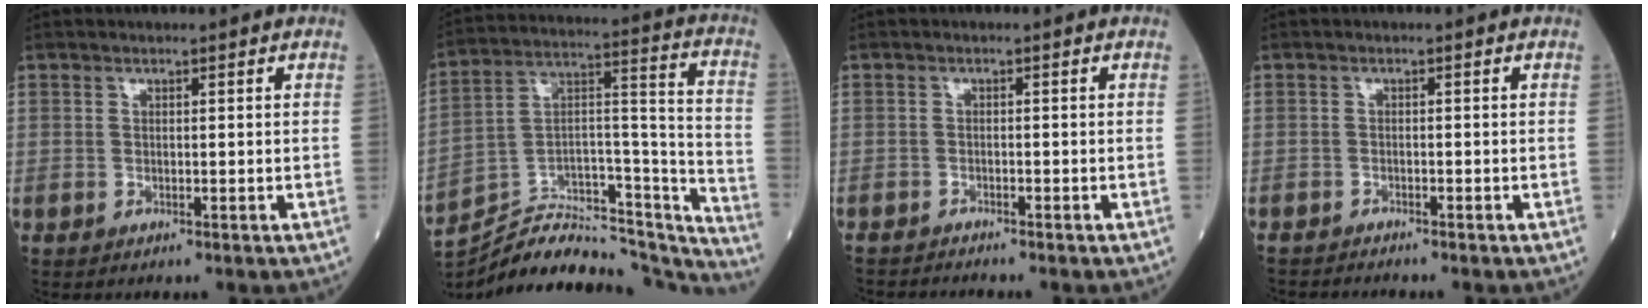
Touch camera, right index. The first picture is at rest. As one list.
[{"total": 28.8, "force": [-26.7, 6.4, 8.8], "torque": [-0.117, 0.036, -0.394]}, {"total": 3.4, "force": [-3.4, 0.1, 0.3], "torque": [0.000, -0.011, -0.057]}, {"total": 3.0, "force": [-3.0, 0.1, 0.3], "torque": [-0.001, -0.010, -0.050]}]